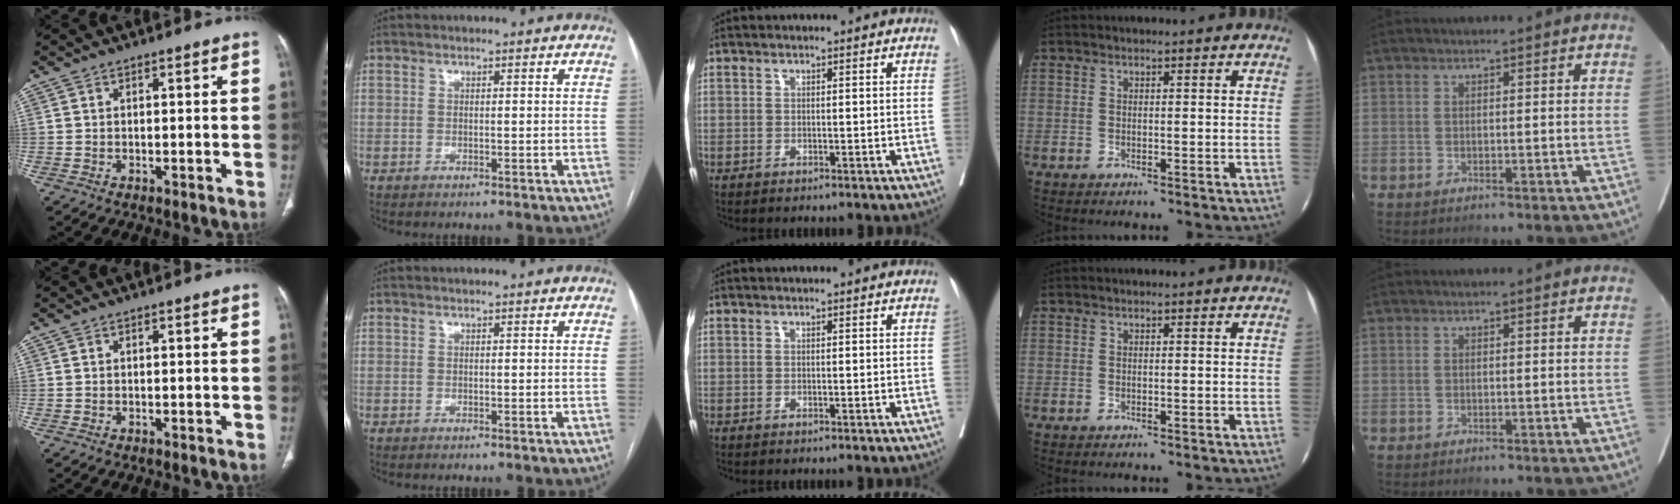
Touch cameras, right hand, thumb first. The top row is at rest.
{}